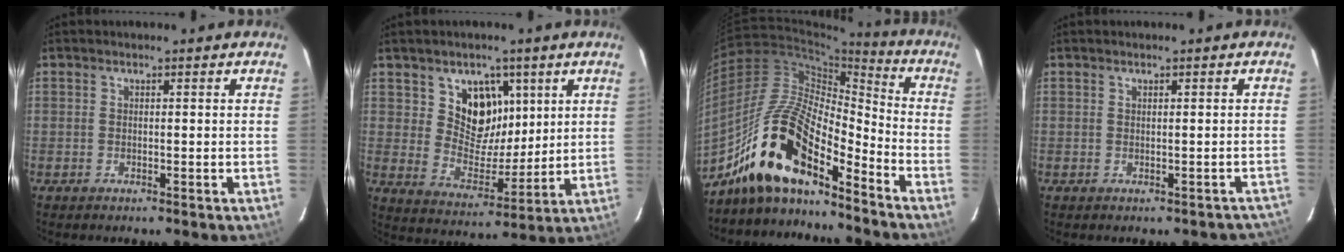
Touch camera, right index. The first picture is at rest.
{"total": 10.2, "force": [4.6, 7.8, 4.6], "torque": [-0.074, -0.011, 0.090]}
{"total": 17.6, "force": [-12.8, 5.4, 10.9], "torque": [-0.214, 0.003, -0.252]}
{"total": 3.6, "force": [-2.9, 1.7, 1.3], "torque": [0.004, 0.028, -0.015]}